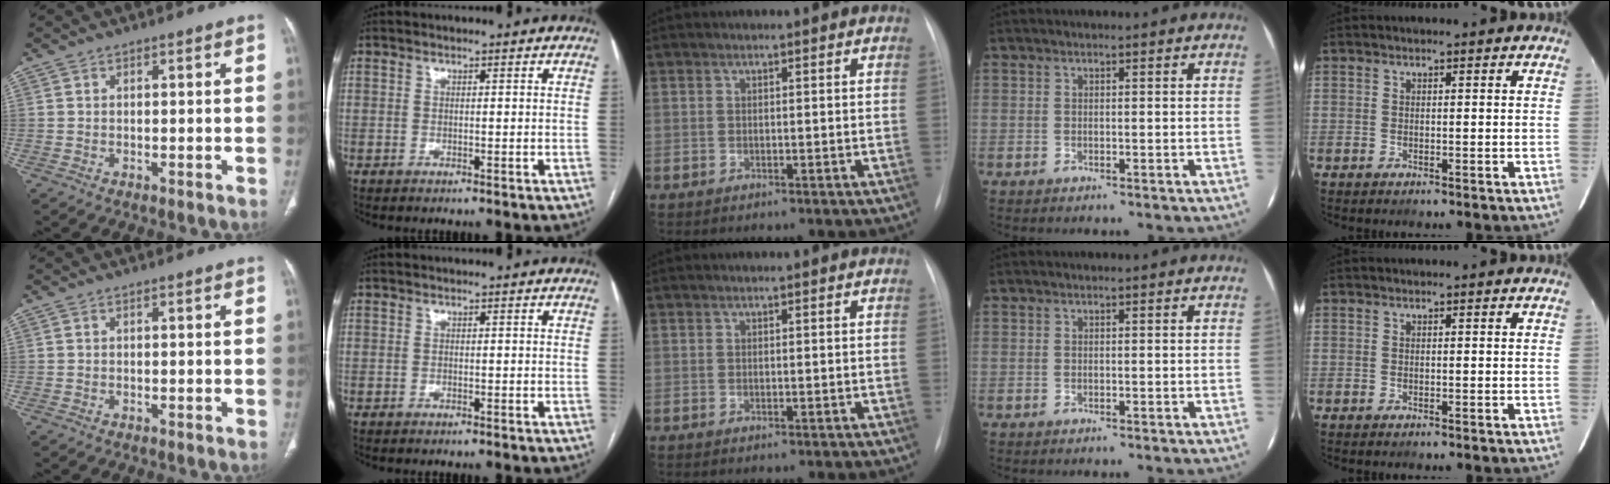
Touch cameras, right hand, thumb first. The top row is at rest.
{}